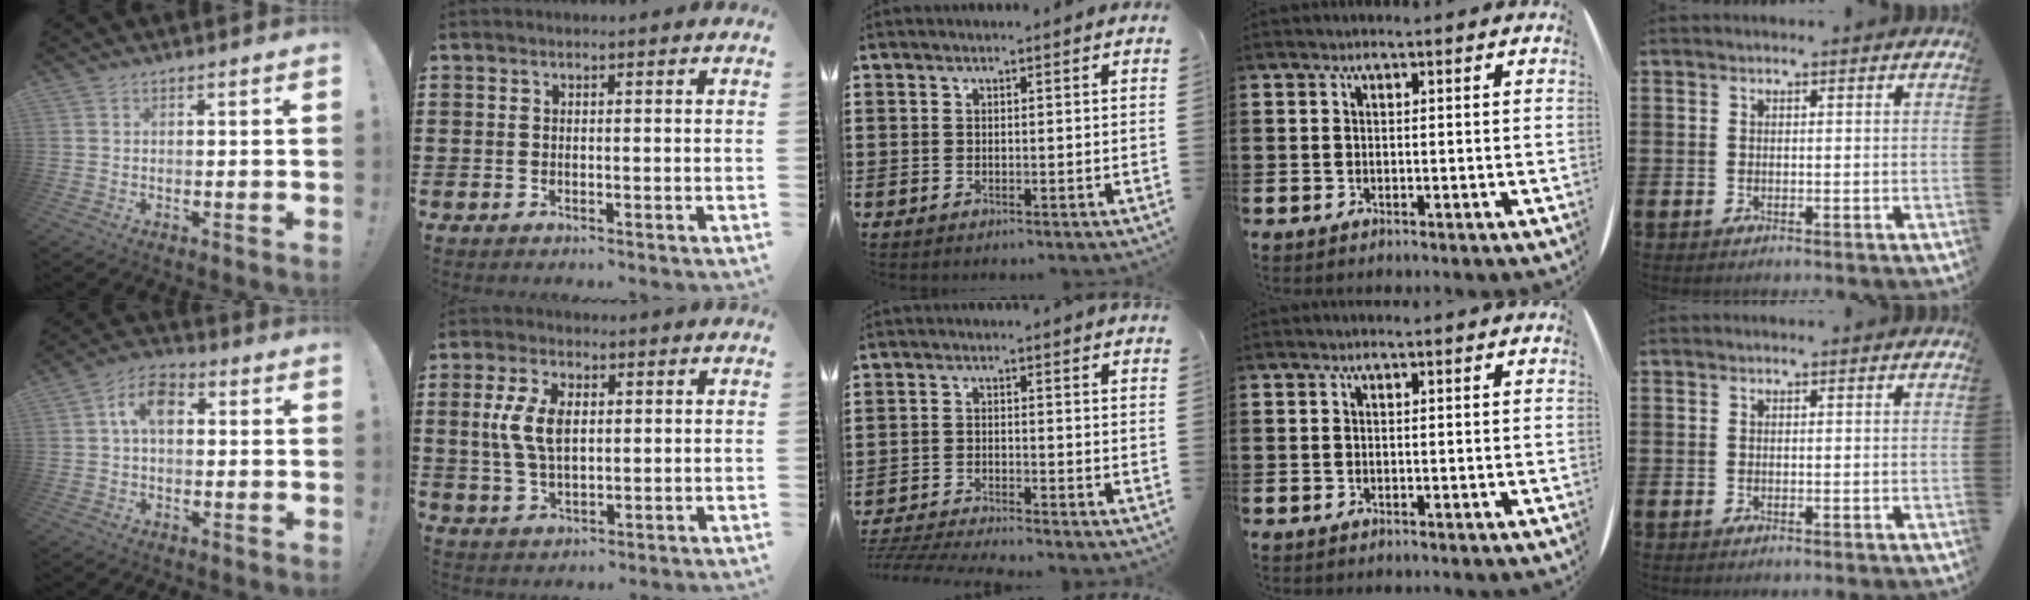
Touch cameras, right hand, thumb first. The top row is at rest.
{"thumb": {"total": 8.7, "force": [1.6, 5.4, 6.6], "torque": [-0.115, 0.012, 0.029]}, "index": {"total": 6.9, "force": [1.1, 3.6, 5.8], "torque": [-0.132, 0.009, 0.014]}, "middle": {"total": 3.3, "force": [-3.3, -0.2, 0.6], "torque": [-0.026, -0.008, -0.073]}}